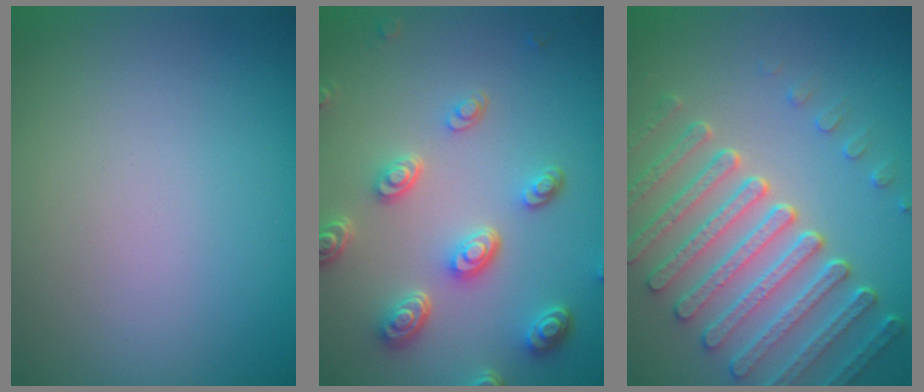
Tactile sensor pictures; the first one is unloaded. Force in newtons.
{"total": 5.2, "press": 3.9, "slide": 3.5}
{"total": 7.0, "press": 5.2, "slide": 4.7}